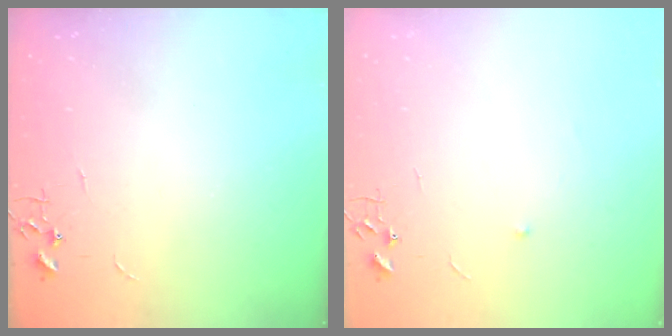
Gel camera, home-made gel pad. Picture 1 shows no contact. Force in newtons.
{"total": 4.3, "press": 4.1, "slide": 1.2}